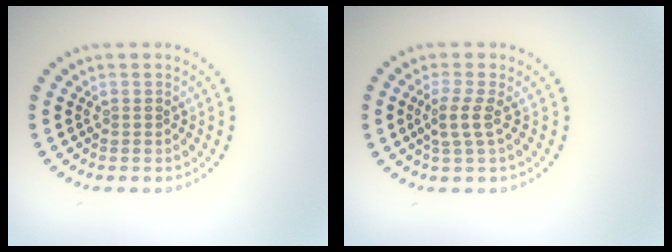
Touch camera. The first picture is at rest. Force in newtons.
{"total": 2.0, "press": 1.6, "slide": 1.2}